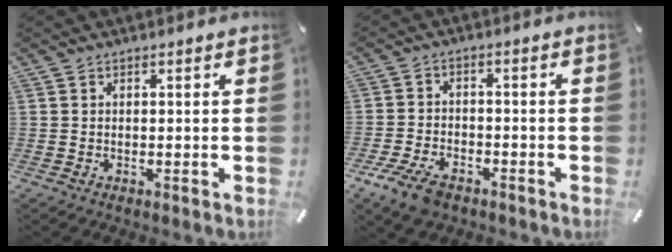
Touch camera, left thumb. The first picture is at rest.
{"total": 7.3, "force": [-4.7, 3.8, 4.2], "torque": [-0.100, 0.014, -0.089]}